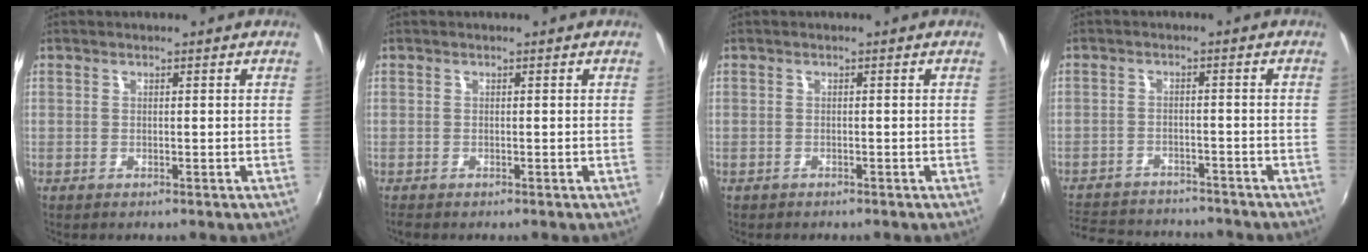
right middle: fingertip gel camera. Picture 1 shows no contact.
{"total": 0.5, "force": [-0.5, 0.2, 0.2], "torque": [-0.005, -0.004, -0.009]}
{"total": 0.9, "force": [-0.7, 0.5, 0.1], "torque": [-0.008, -0.001, -0.011]}
{"total": 14.8, "force": [-13.0, 5.0, 5.0], "torque": [-0.127, 0.002, -0.190]}